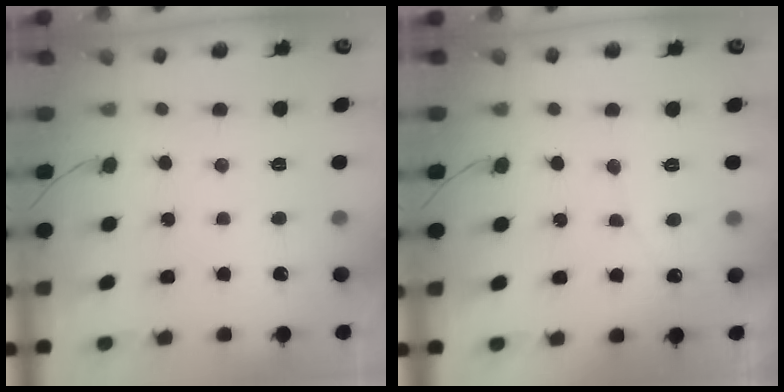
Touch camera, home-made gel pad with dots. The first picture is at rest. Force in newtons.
{"total": 4.5, "press": 4.5, "slide": 0.3}